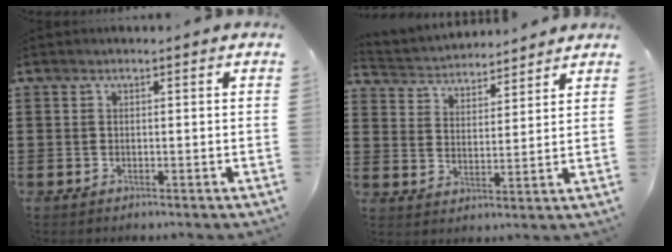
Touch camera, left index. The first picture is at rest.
{"total": 3.7, "force": [3.7, 0.6, -0.4], "torque": [-0.012, -0.023, 0.062]}